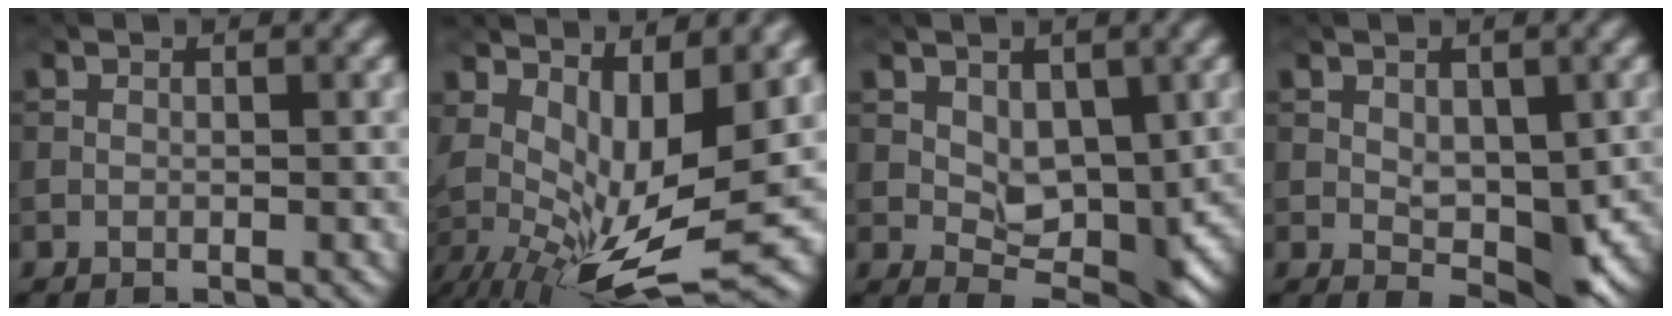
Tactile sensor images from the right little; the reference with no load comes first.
{"total": 9.3, "force": [1.4, 3.5, 8.5], "torque": [-0.155, -0.012, 0.036]}
{"total": 4.2, "force": [1.1, 2.7, 3.1], "torque": [-0.042, -0.012, 0.024]}
{"total": 4.1, "force": [0.1, 2.3, 3.4], "torque": [-0.054, -0.006, 0.009]}